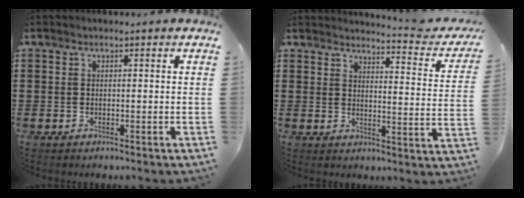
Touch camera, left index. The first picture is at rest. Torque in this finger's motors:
{"motor_torque": [-0.68, -1.46, 0.19, 0.03]}